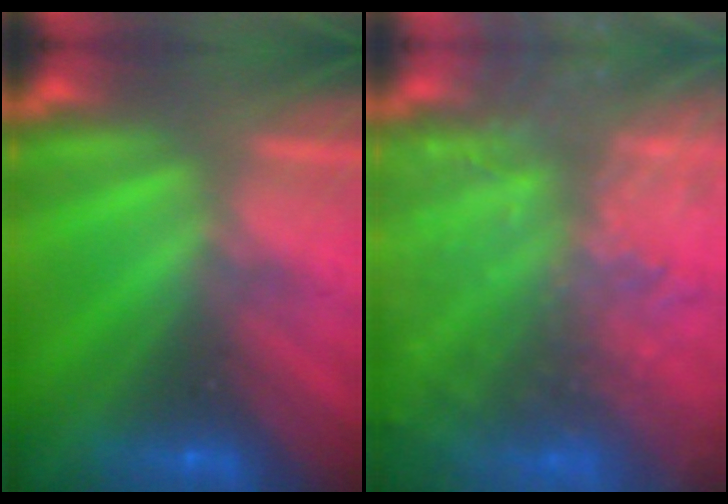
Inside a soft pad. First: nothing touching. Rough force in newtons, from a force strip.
{"total": 8.1}